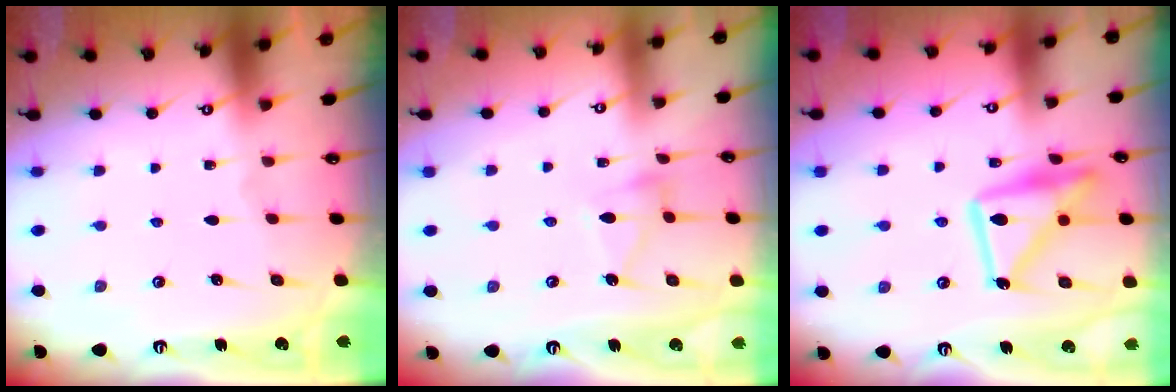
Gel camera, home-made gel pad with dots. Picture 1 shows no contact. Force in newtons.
{"total": 6.5, "press": 6.4, "slide": 0.5}
{"total": 15.3, "press": 15.3, "slide": 1.2}